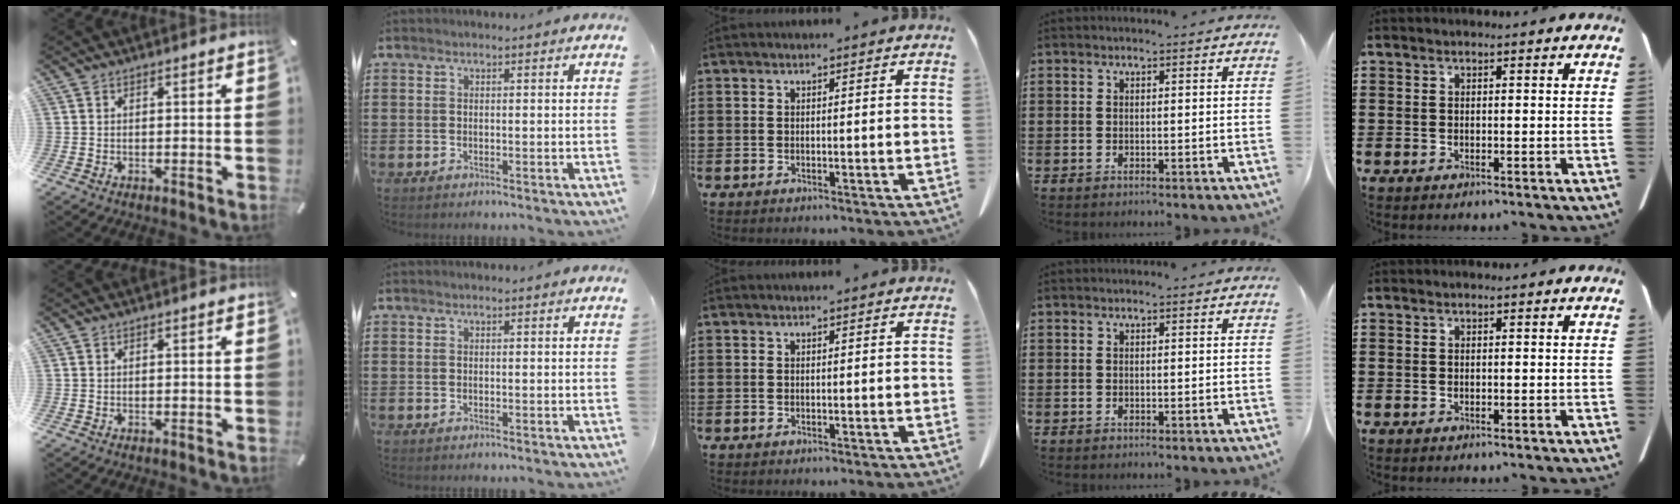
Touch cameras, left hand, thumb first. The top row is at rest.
{}